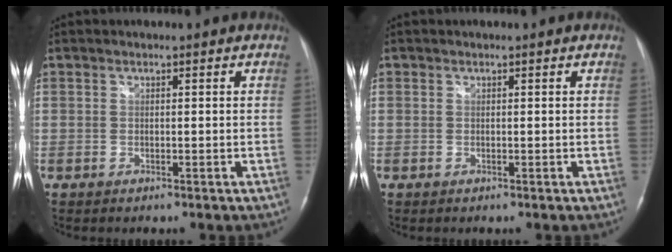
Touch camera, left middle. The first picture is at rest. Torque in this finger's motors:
{"motor_torque": [0.01, 0.01, -0.05, 0.00]}